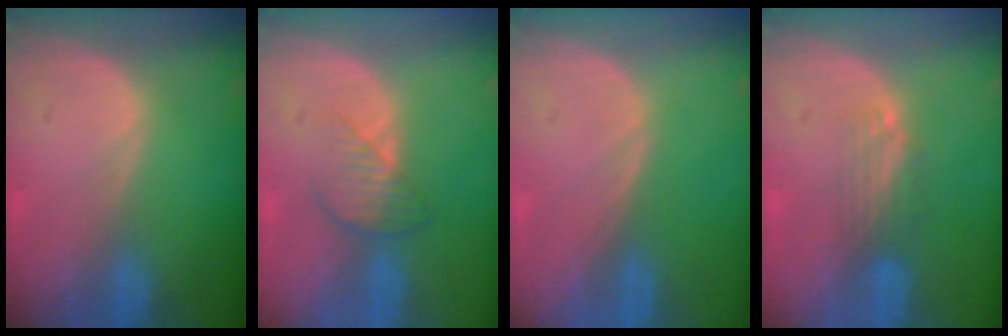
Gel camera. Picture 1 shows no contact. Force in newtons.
{"total": 3.9, "press": 3.5, "slide": 1.7}
{"total": 0.0}
{"total": 3.3, "press": 2.8, "slide": 1.8}